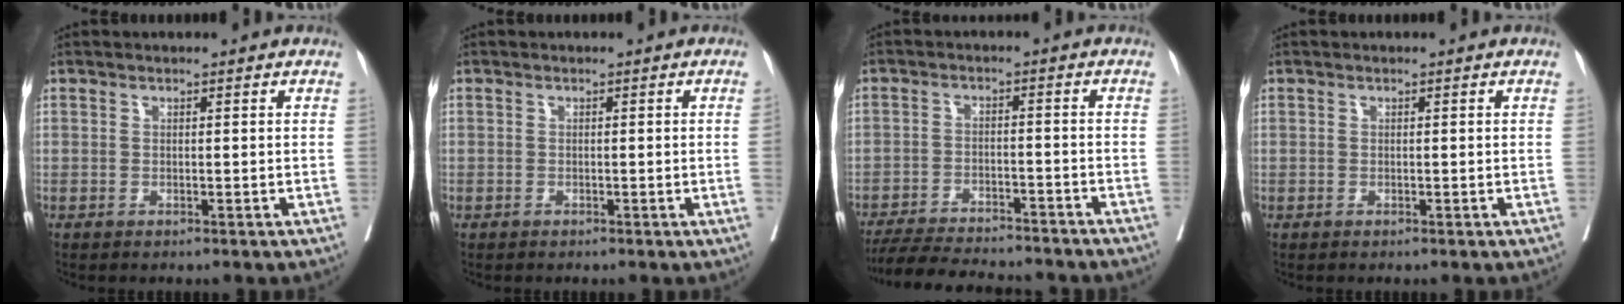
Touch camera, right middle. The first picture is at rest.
{"total": 0.7, "force": [-0.2, -0.3, 0.6], "torque": [-0.002, 0.002, -0.004]}
{"total": 15.9, "force": [-14.4, 2.3, 6.2], "torque": [-0.111, -0.017, -0.207]}
{"total": 0.0}